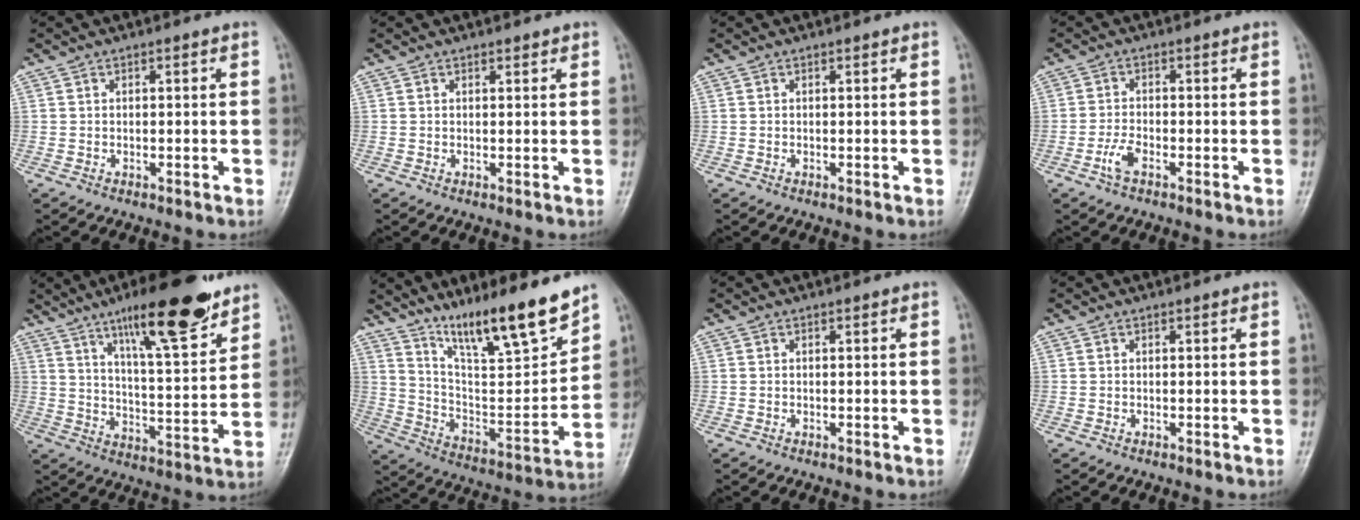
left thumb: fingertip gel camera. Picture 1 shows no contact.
{"total": 0.8, "force": [0.6, 0.3, 0.2], "torque": [-0.003, -0.005, 0.008]}
{"total": 0.0}
{"total": 3.0, "force": [-1.7, 1.3, 2.2], "torque": [-0.051, 0.009, -0.035]}
{"total": 18.2, "force": [12.1, 4.0, 13.0], "torque": [-0.175, -0.065, 0.195]}
{"total": 17.8, "force": [13.6, 2.5, 11.2], "torque": [-0.154, -0.084, 0.243]}
{"total": 0.0}
{"total": 0.0}